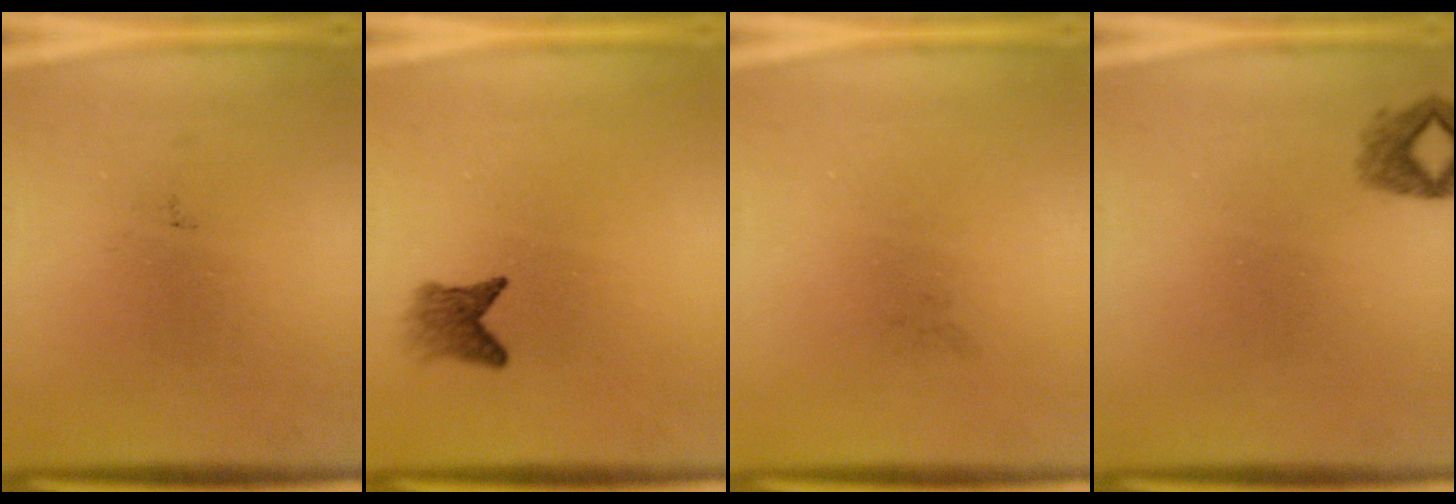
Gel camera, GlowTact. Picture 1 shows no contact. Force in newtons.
{"total": 2.4}
{"total": 0.0}
{"total": 1.4}